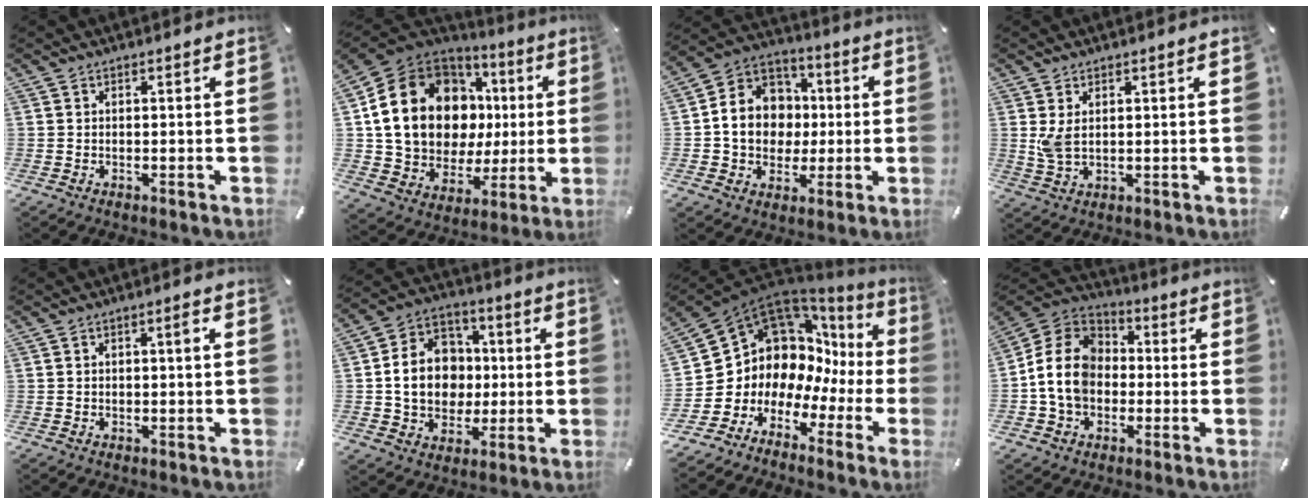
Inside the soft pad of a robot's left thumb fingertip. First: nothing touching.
{"total": 21.7, "force": [4.4, 17.0, 12.8], "torque": [-0.232, -0.022, 0.099]}
{"total": 12.9, "force": [-1.0, 11.6, 5.5], "torque": [-0.112, 0.017, -0.016]}
{"total": 4.6, "force": [1.3, 2.4, 3.7], "torque": [-0.080, -0.006, 0.019]}
{"total": 1.8, "force": [0.2, 0.5, 1.7], "torque": [-0.032, 0.005, 0.001]}
{"total": 14.2, "force": [-0.3, 12.3, 7.0], "torque": [-0.141, 0.016, 0.002]}
{"total": 9.4, "force": [4.8, 7.8, 2.0], "torque": [-0.062, -0.084, 0.101]}
{"total": 12.3, "force": [-1.9, 10.6, 5.9], "torque": [-0.146, 0.025, -0.037]}